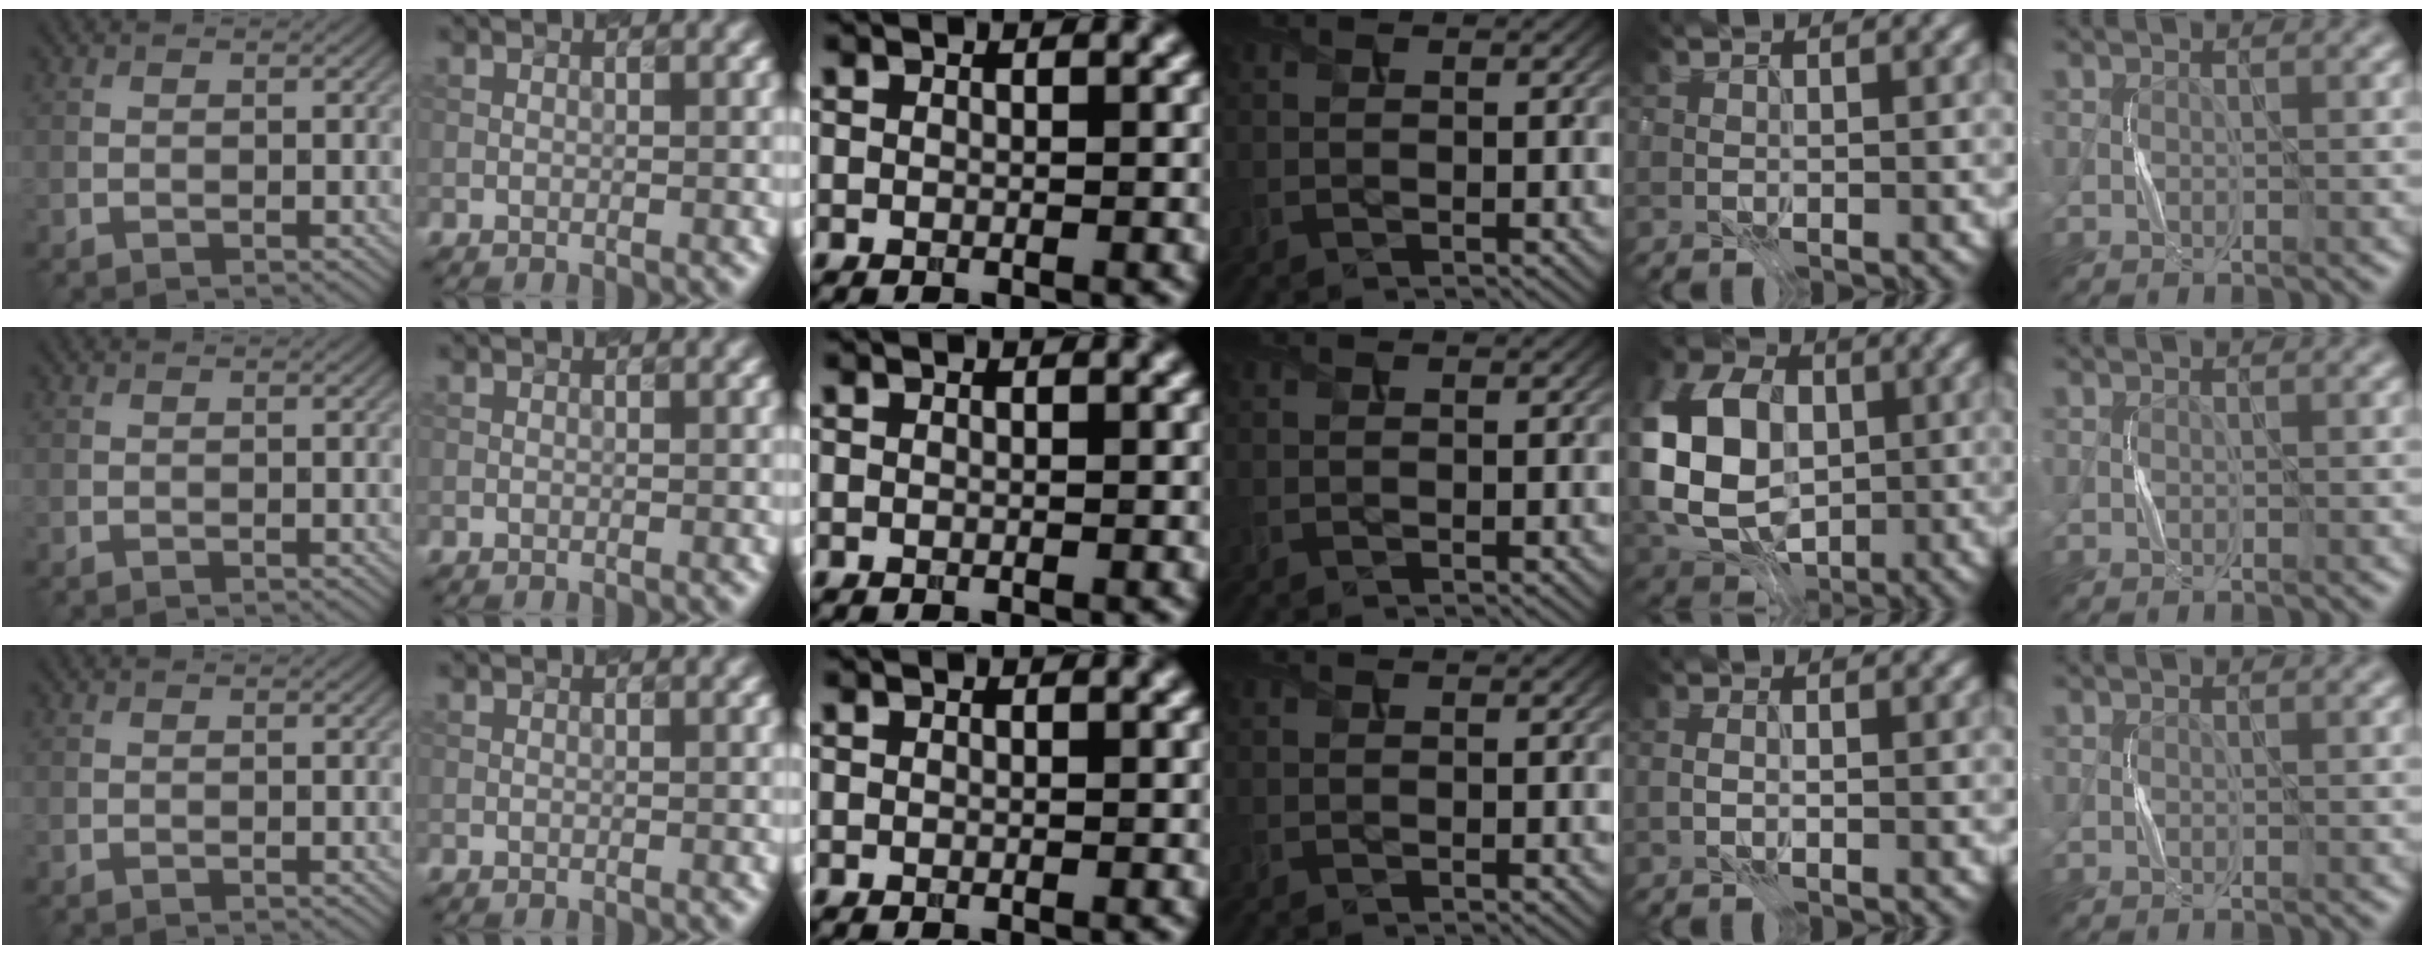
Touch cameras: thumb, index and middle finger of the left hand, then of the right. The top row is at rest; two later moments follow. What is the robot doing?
{"motion": "press", "object": "sticky note"}